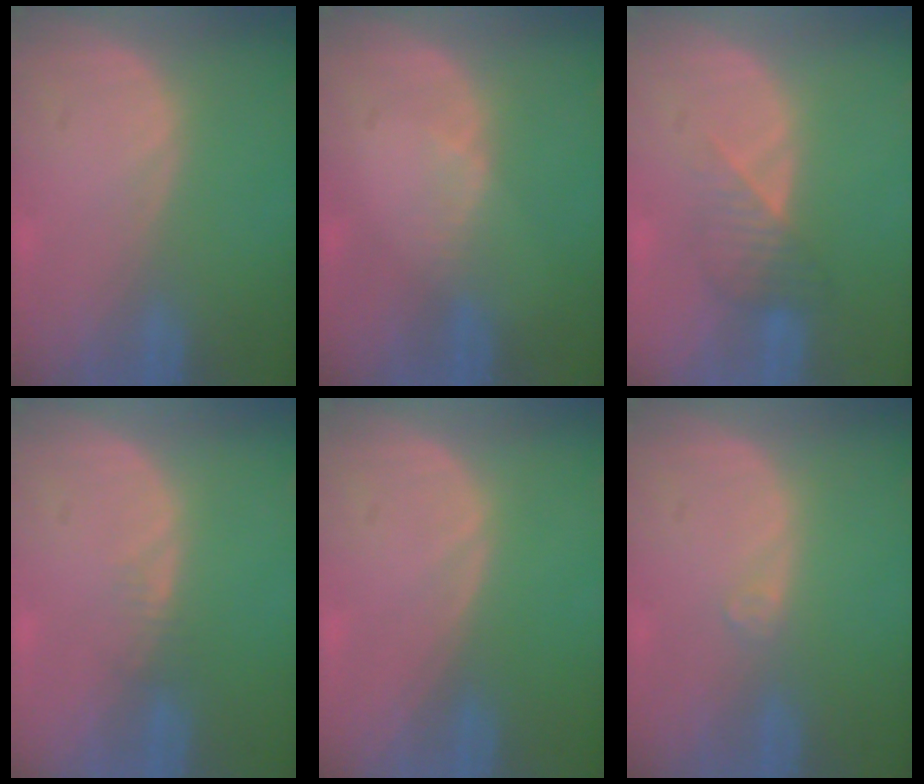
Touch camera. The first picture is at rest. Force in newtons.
{"total": 1.1, "press": 1.1, "slide": 0.2}
{"total": 3.6, "press": 3.4, "slide": 1.2}
{"total": 1.3, "press": 1.2, "slide": 0.2}
{"total": 0.0}
{"total": 0.9, "press": 0.8, "slide": 0.2}